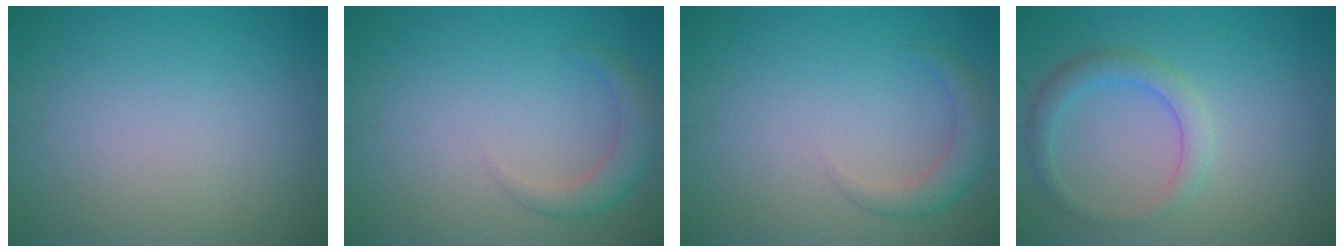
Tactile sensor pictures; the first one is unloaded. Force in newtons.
{"total": 2.4, "press": 2.4, "slide": 0.4}
{"total": 2.4, "press": 2.4, "slide": 0.4}
{"total": 2.6, "press": 2.6, "slide": 0.2}